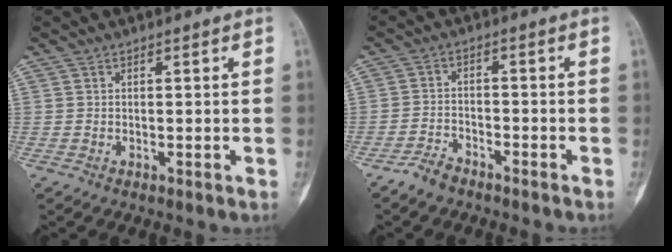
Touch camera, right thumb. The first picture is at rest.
{"total": 3.6, "force": [-3.2, 1.3, 1.3], "torque": [-0.027, 0.018, -0.063]}